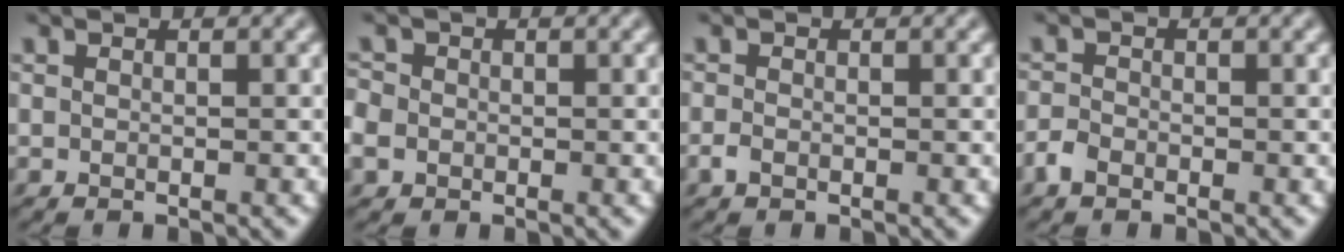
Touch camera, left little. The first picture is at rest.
{"total": 3.5, "force": [-0.9, 3.1, 1.5], "torque": [-0.040, 0.011, -0.029]}
{"total": 1.0, "force": [-0.6, 0.6, 0.5], "torque": [-0.013, 0.002, -0.014]}
{"total": 1.6, "force": [-1.1, 0.9, 0.6], "torque": [-0.013, 0.004, -0.026]}